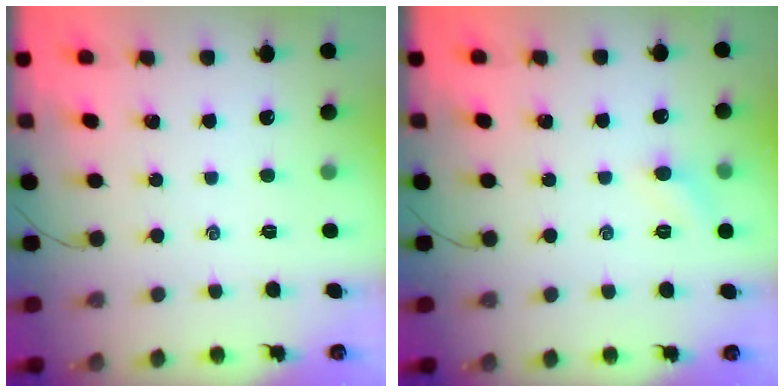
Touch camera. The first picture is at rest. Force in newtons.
{"total": 5.6, "press": 5.4, "slide": 1.6}